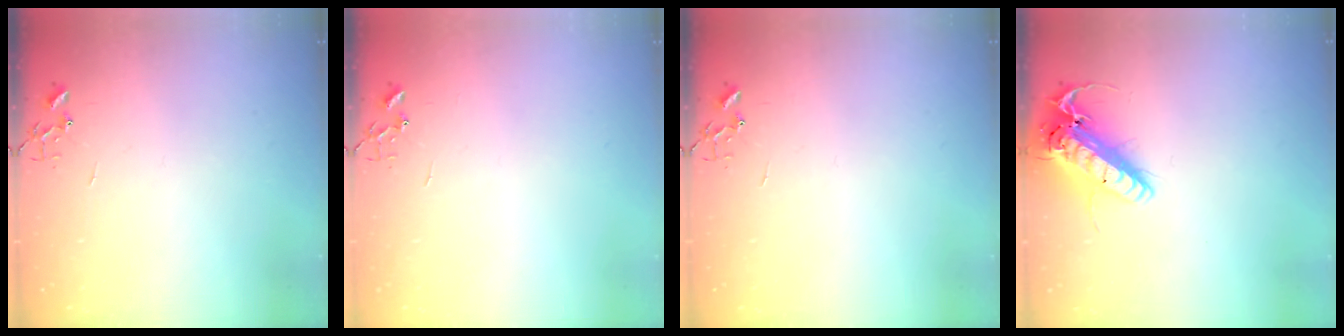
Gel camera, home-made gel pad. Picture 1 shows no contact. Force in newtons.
{"total": 0.0}
{"total": 0.0}
{"total": 18.3, "press": 18.0, "slide": 3.3}